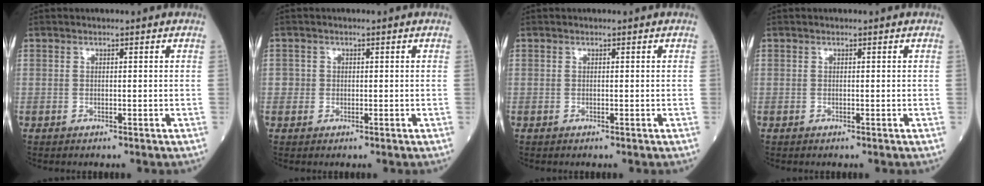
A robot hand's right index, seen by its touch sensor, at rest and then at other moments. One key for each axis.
{"total": 1.3, "fx": -0.1, "fy": 1.3, "fz": 0.0, "tx": 0.008, "ty": 0.005, "tz": -0.006}
{"total": 0.0}
{"total": 0.0}